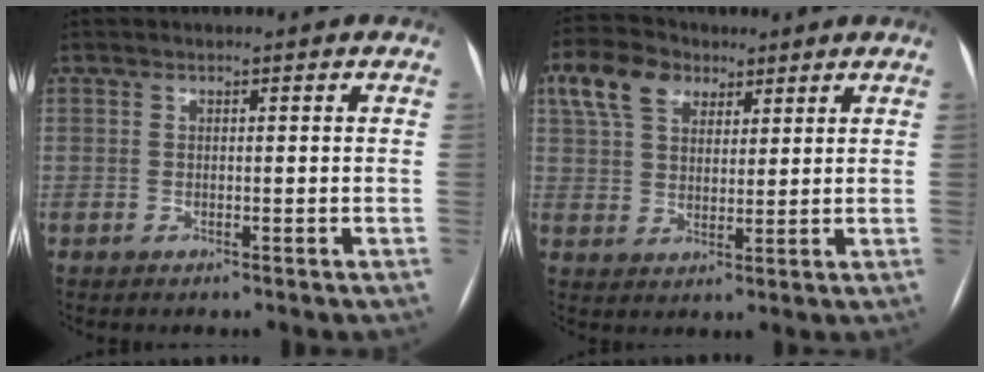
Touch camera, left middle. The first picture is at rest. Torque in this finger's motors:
{"motor_torque": [0.97, -0.98, 0.10, 0.13]}